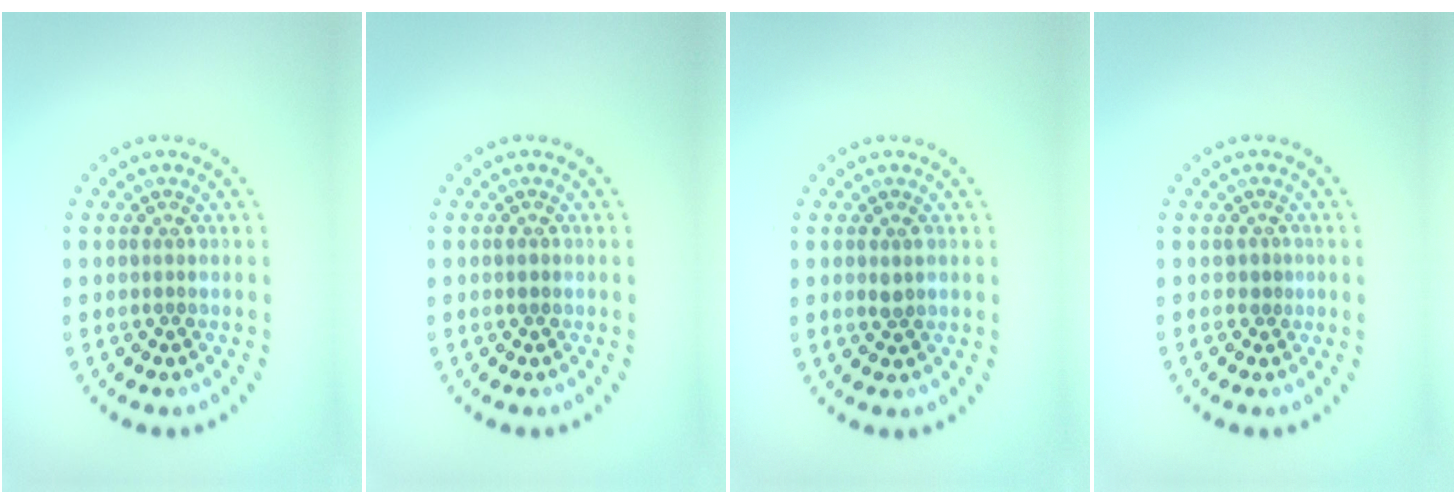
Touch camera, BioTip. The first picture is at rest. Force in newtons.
{"total": 0.7, "press": 0.7, "slide": 0.1}
{"total": 0.9, "press": 0.9, "slide": 0.1}
{"total": 0.7, "press": 0.3, "slide": 0.6}